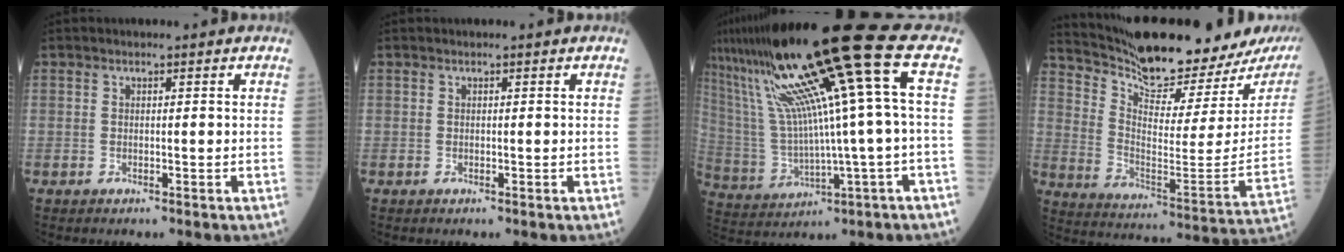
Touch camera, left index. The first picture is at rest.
{"total": 0.0}
{"total": 19.9, "force": [8.2, -0.8, 18.1], "torque": [-0.313, 0.025, 0.144]}
{"total": 23.4, "force": [21.3, 2.5, 9.2], "torque": [-0.165, -0.079, 0.311]}